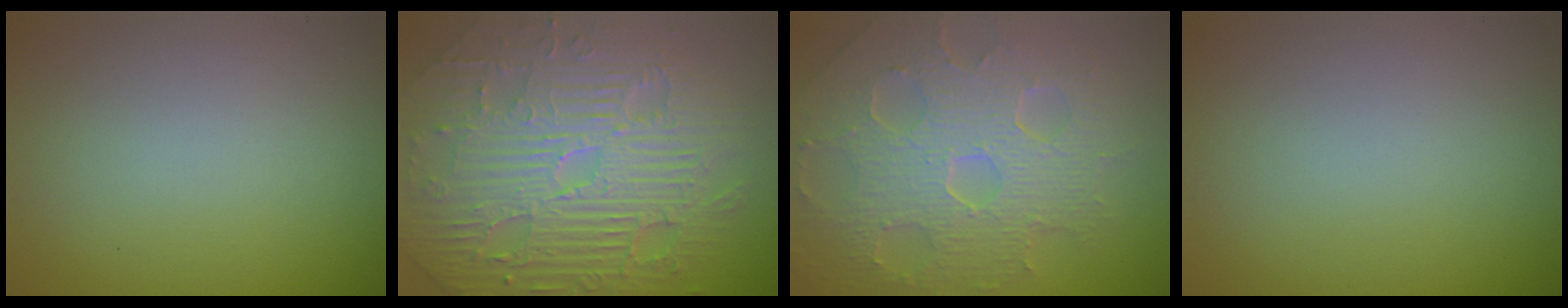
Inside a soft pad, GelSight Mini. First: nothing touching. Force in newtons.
{"total": 11.4, "press": 7.4, "slide": 8.8}
{"total": 8.6, "press": 5.9, "slide": 6.2}
{"total": 0.0}